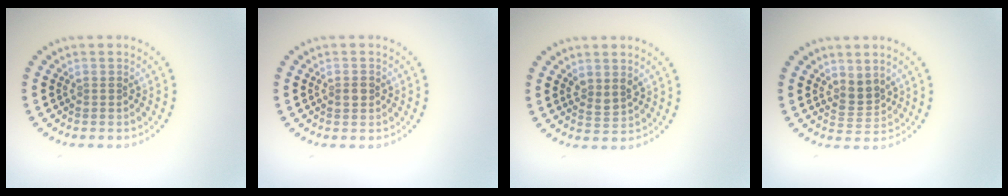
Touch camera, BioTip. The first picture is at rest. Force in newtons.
{"total": 1.1, "press": 1.1, "slide": 0.2}
{"total": 1.6, "press": 1.3, "slide": 0.9}
{"total": 2.1, "press": 1.6, "slide": 1.4}